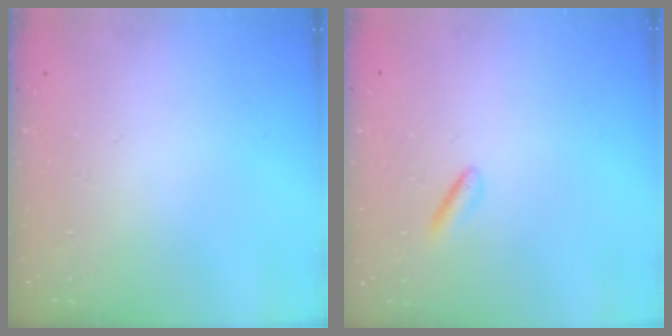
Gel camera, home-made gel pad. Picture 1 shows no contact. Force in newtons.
{"total": 1.0, "press": 0.8, "slide": 0.6}